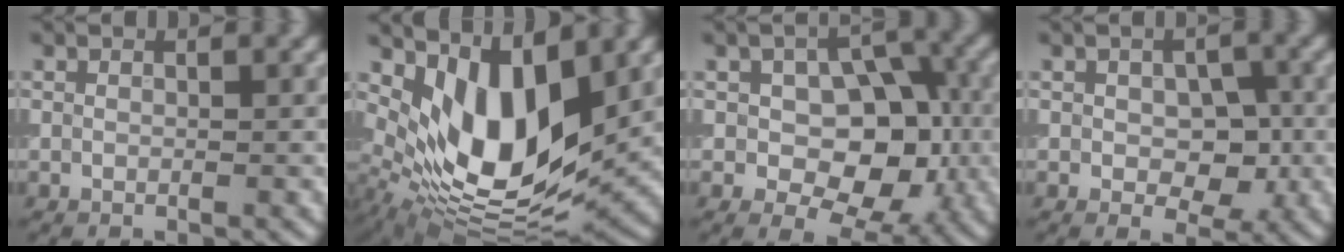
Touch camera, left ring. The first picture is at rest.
{"total": 10.3, "force": [2.4, 5.0, 8.6], "torque": [-0.152, -0.022, 0.049]}
{"total": 8.7, "force": [-0.5, 5.5, 6.7], "torque": [-0.087, 0.005, -0.014]}
{"total": 4.1, "force": [-0.2, 2.5, 3.2], "torque": [-0.044, -0.006, -0.003]}